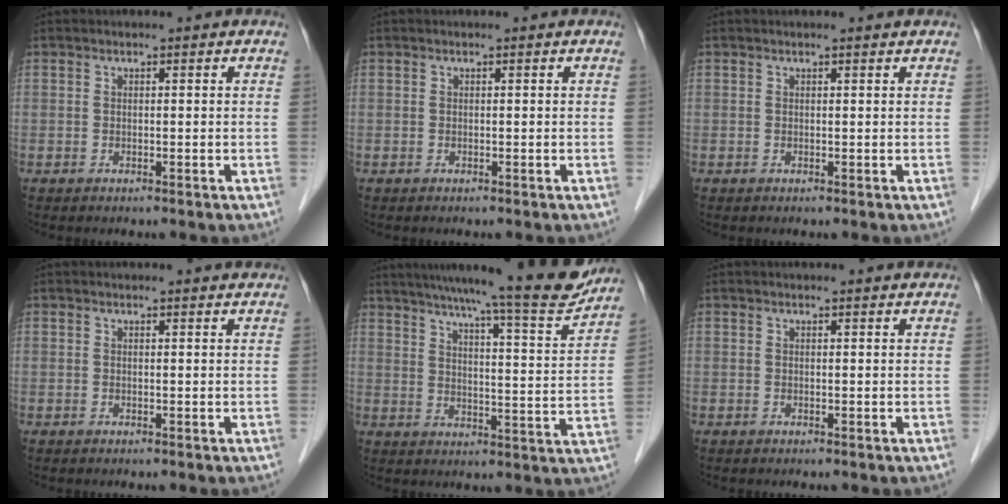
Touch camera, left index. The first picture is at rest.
{"total": 0.0}
{"total": 0.9, "force": [0.9, -0.1, 0.2], "torque": [-0.013, 0.002, 0.012]}
{"total": 2.0, "force": [2.0, 0.2, 0.2], "torque": [-0.011, 0.002, 0.016]}
{"total": 19.0, "force": [16.9, 0.4, 8.7], "torque": [-0.129, -0.033, 0.222]}
{"total": 1.7, "force": [1.6, 0.1, 0.1], "torque": [-0.012, 0.002, 0.013]}